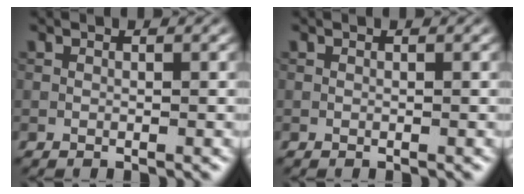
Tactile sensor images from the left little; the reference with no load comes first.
{"total": 0.0}